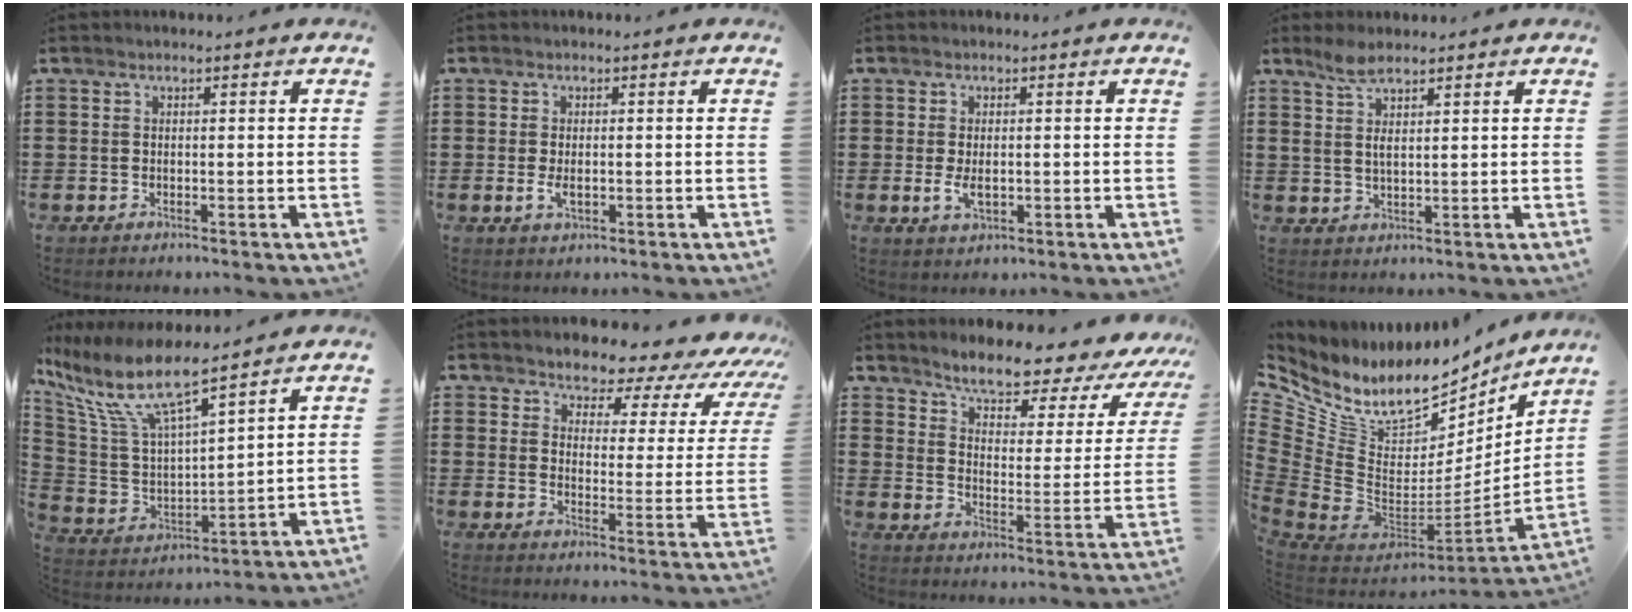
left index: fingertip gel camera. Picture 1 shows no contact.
{"total": 2.4, "force": [-0.3, 1.1, 2.1], "torque": [-0.048, -0.003, -0.007]}
{"total": 3.2, "force": [-0.2, 1.6, 2.7], "torque": [-0.059, -0.001, -0.006]}
{"total": 3.9, "force": [2.4, 1.1, 2.8], "torque": [-0.061, 0.005, 0.044]}
{"total": 10.5, "force": [7.3, 2.3, 7.2], "torque": [-0.173, -0.042, 0.121]}
{"total": 4.5, "force": [4.0, 1.7, 1.1], "torque": [-0.041, -0.034, 0.061]}
{"total": 6.1, "force": [5.4, 1.1, 2.7], "torque": [-0.063, -0.044, 0.081]}
{"total": 10.4, "force": [6.9, 6.3, 4.6], "torque": [-0.134, -0.069, 0.124]}